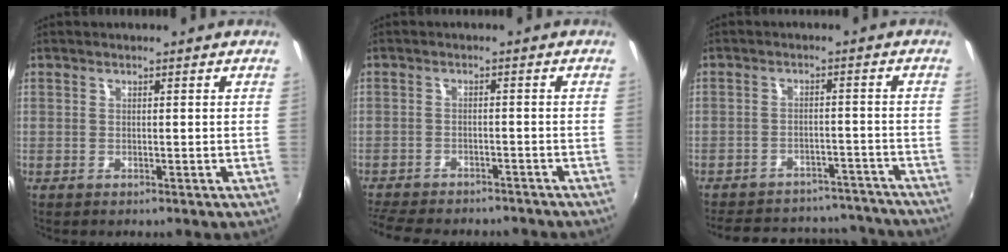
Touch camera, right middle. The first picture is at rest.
{"total": 13.1, "force": [-11.4, 4.0, 5.1], "torque": [-0.126, -0.021, -0.168]}
{"total": 23.0, "force": [-20.3, 8.1, 7.2], "torque": [-0.153, 0.038, -0.243]}